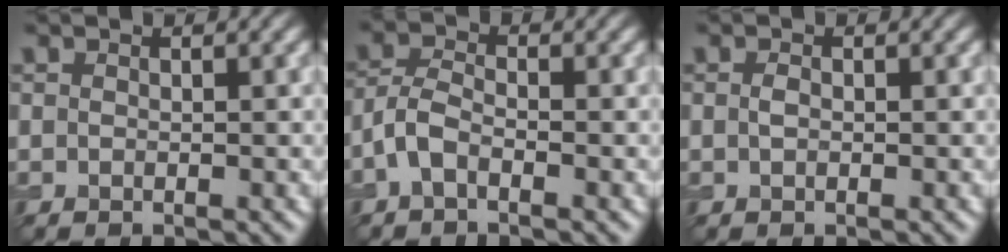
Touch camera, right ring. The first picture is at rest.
{"total": 2.4, "force": [-1.3, 1.0, 1.7], "torque": [-0.037, 0.005, -0.035]}
{"total": 0.7, "force": [0.0, 0.4, 0.5], "torque": [-0.014, 0.000, 0.000]}